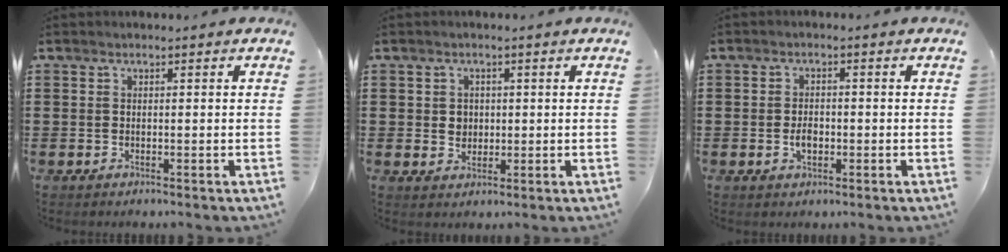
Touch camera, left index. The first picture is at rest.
{"total": 2.3, "force": [0.5, 2.0, 0.9], "torque": [-0.017, 0.005, 0.005]}
{"total": 2.6, "force": [-0.5, 1.4, 2.1], "torque": [-0.041, 0.002, -0.009]}